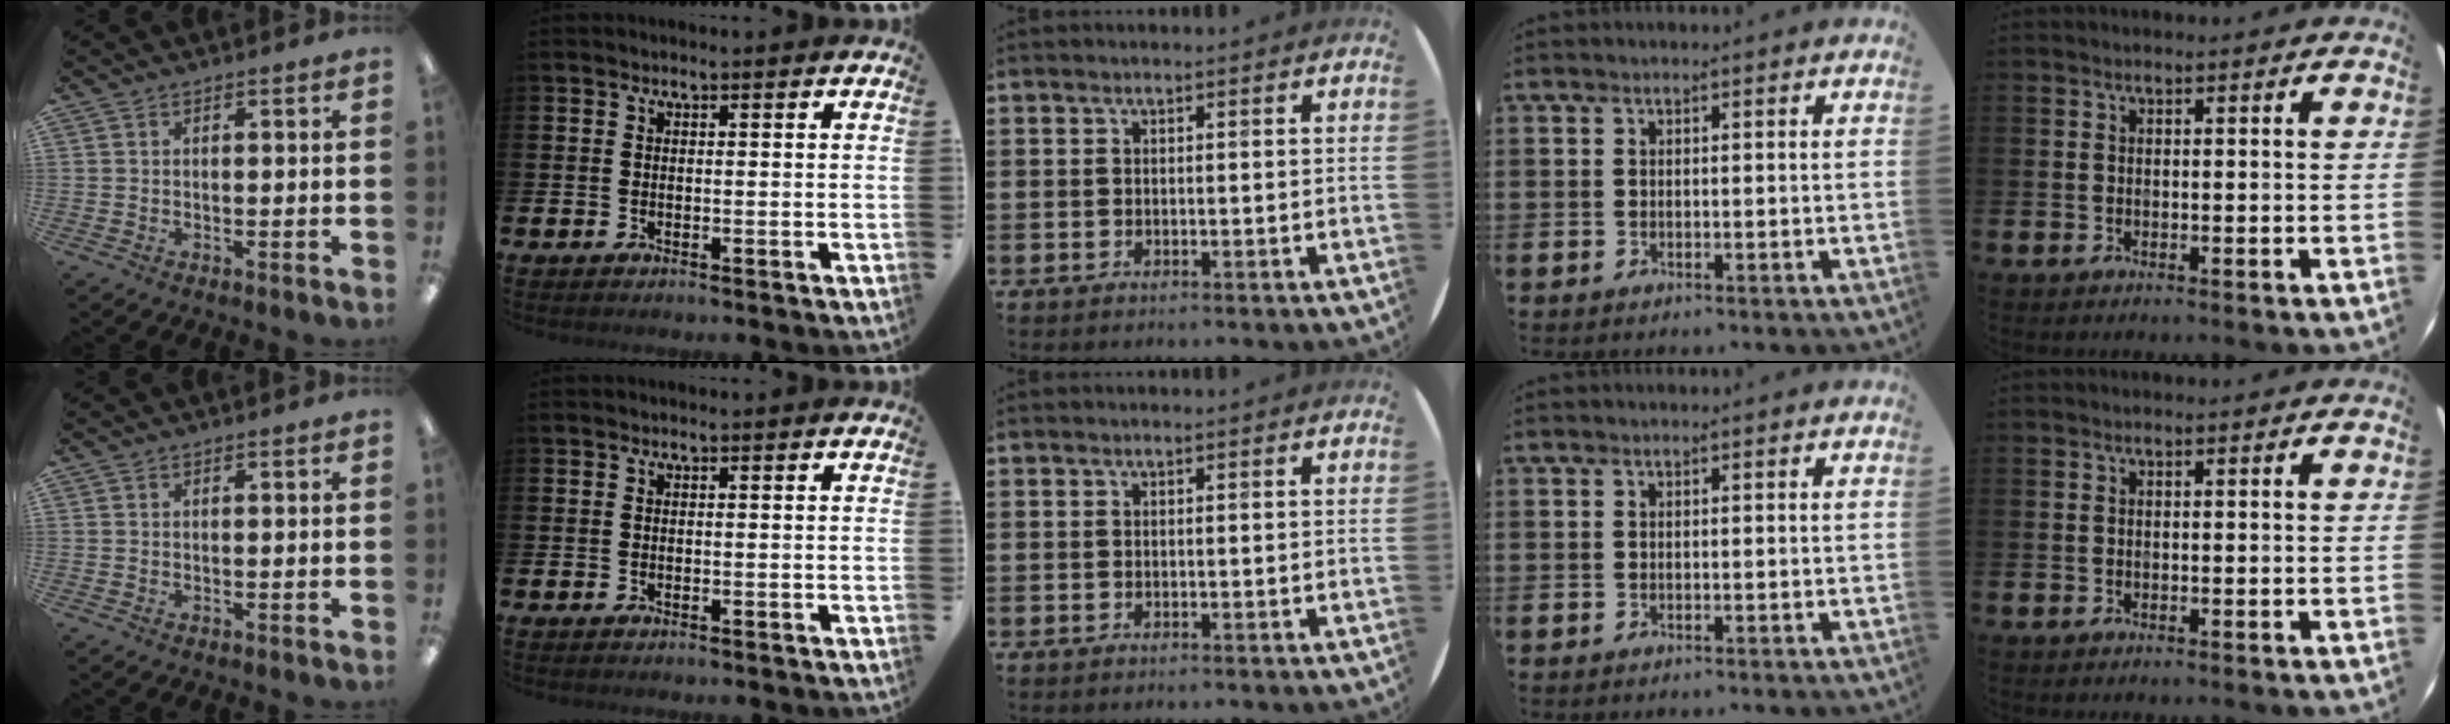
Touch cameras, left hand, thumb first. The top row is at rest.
{}